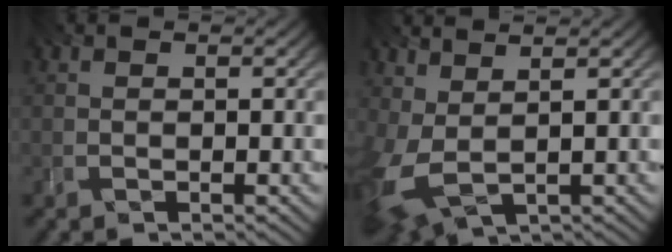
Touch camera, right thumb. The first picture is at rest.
{"total": 7.3, "force": [1.2, 4.1, 5.9], "torque": [-0.170, -0.009, 0.036]}